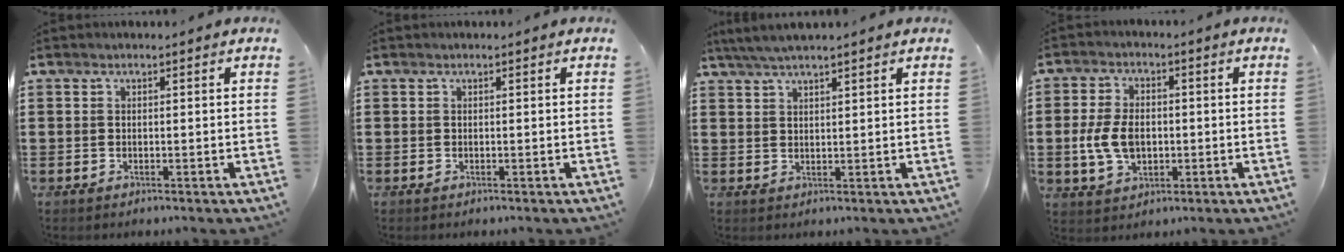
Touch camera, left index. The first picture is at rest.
{"total": 0.0}
{"total": 3.2, "force": [2.8, 0.1, 1.7], "torque": [-0.038, 0.001, 0.051]}
{"total": 6.9, "force": [-0.7, 4.5, 5.2], "torque": [-0.124, 0.003, -0.018]}